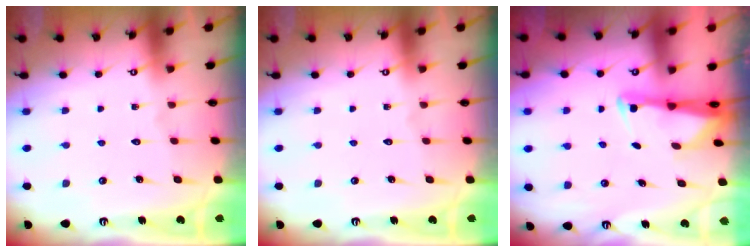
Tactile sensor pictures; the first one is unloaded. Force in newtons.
{"total": 0.0}
{"total": 2.7, "press": 2.6, "slide": 0.5}